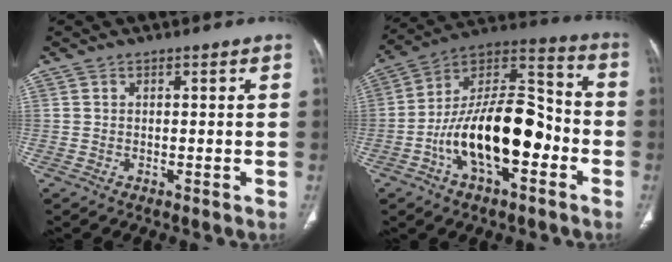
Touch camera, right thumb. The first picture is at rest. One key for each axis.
{"total": 21.3, "fx": -5.8, "fy": 10.2, "fz": 17.7, "tx": -0.281, "ty": 0.060, "tz": -0.099}